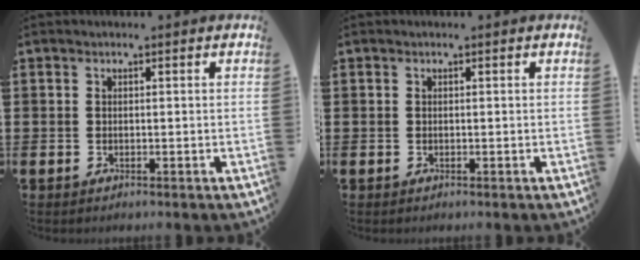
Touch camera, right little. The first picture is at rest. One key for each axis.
{"total": 0.0}